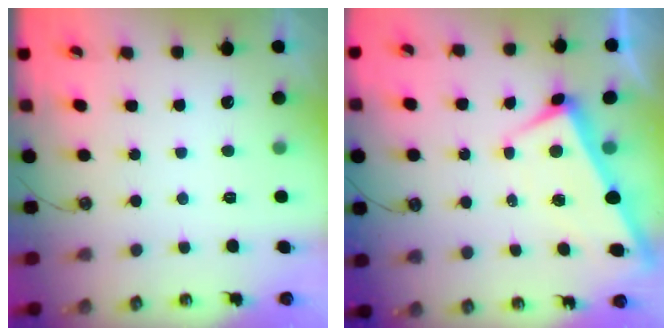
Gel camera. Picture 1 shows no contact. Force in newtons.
{"total": 0.9, "press": 0.7, "slide": 0.5}